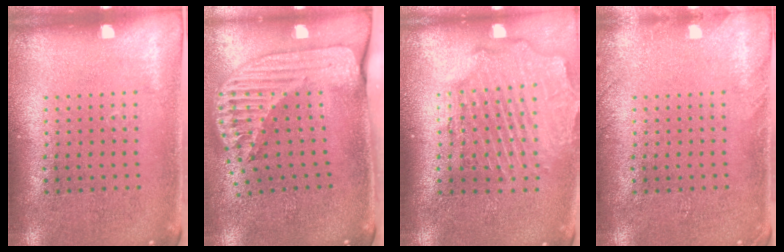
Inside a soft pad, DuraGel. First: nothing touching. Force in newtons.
{"total": 2.6, "press": 1.9, "slide": 1.8}
{"total": 2.6, "press": 2.2, "slide": 1.3}
{"total": 1.1, "press": 1.1, "slide": 0.1}